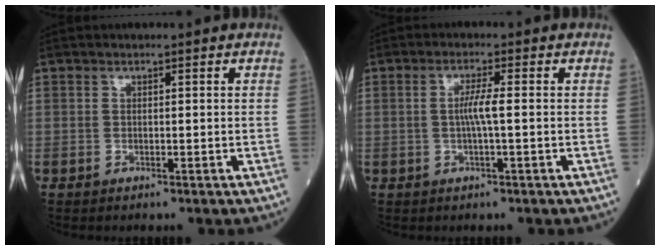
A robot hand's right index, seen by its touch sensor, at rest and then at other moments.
{"total": 3.1, "force": [-0.1, -0.2, 3.1], "torque": [-0.060, 0.000, -0.003]}